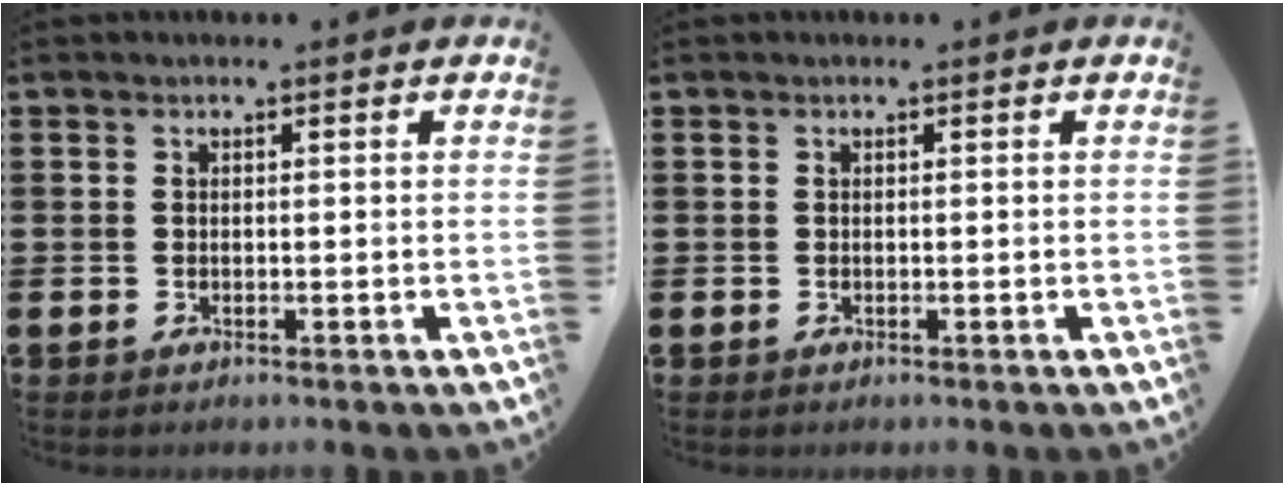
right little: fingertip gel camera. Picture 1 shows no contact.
{"total": 0.0}